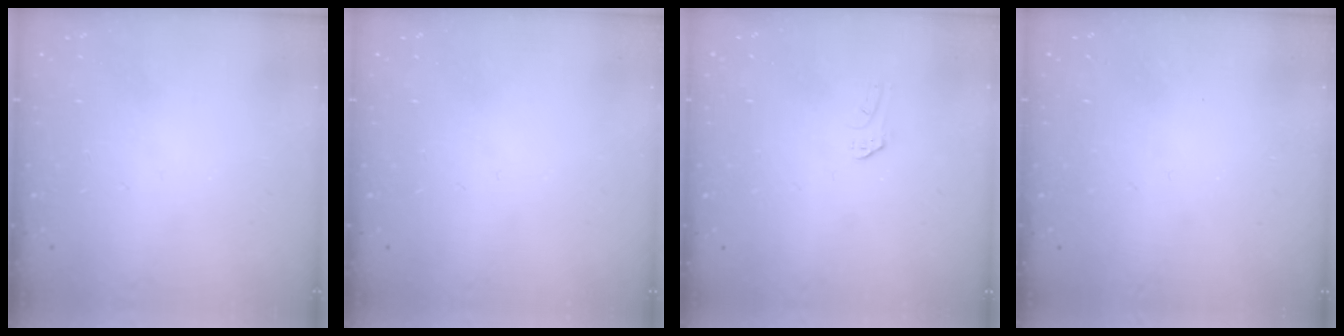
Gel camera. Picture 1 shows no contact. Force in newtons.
{"total": 0.0}
{"total": 3.8, "press": 3.8, "slide": 0.3}
{"total": 0.7, "press": 0.7, "slide": 0.0}